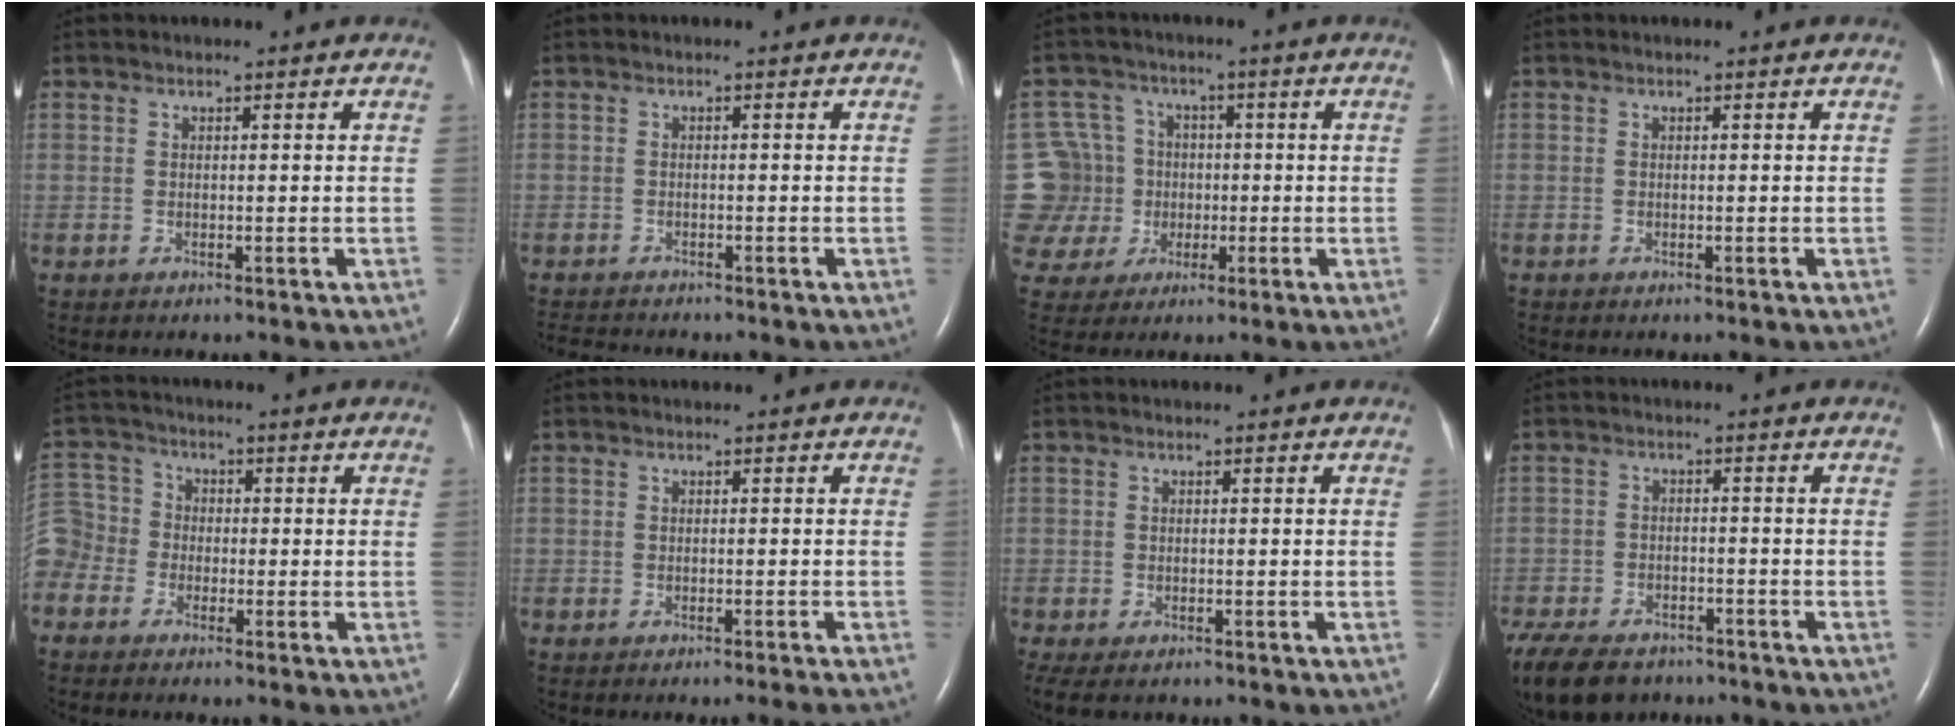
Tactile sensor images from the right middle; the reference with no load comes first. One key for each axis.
{"total": 3.1, "fx": -3.1, "fy": 0.4, "fz": 0.6, "tx": -0.008, "ty": -0.012, "tz": -0.049}
{"total": 9.6, "fx": -0.7, "fy": 9.3, "fz": 2.1, "tx": -0.068, "ty": 0.023, "tz": 0.004}
{"total": 0.0}
{"total": 8.4, "fx": -3.9, "fy": 7.2, "fz": 1.7, "tx": -0.069, "ty": 0.025, "tz": -0.081}
{"total": 2.1, "fx": -1.6, "fy": -0.9, "fz": 0.9, "tx": -0.006, "ty": 0.005, "tz": -0.023}
{"total": 5.6, "fx": -4.0, "fy": 2.6, "fz": 2.9, "tx": -0.062, "ty": -0.014, "tz": -0.062}
{"total": 15.7, "fx": -11.3, "fy": 8.2, "fz": 7.2, "tx": -0.202, "ty": -0.031, "tz": -0.166}